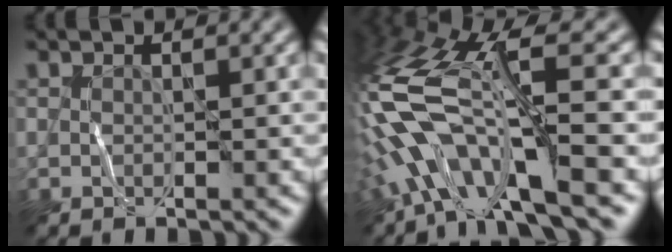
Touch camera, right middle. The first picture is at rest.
{"total": 12.1, "force": [-3.9, 3.9, 10.8], "torque": [-0.224, 0.014, -0.064]}